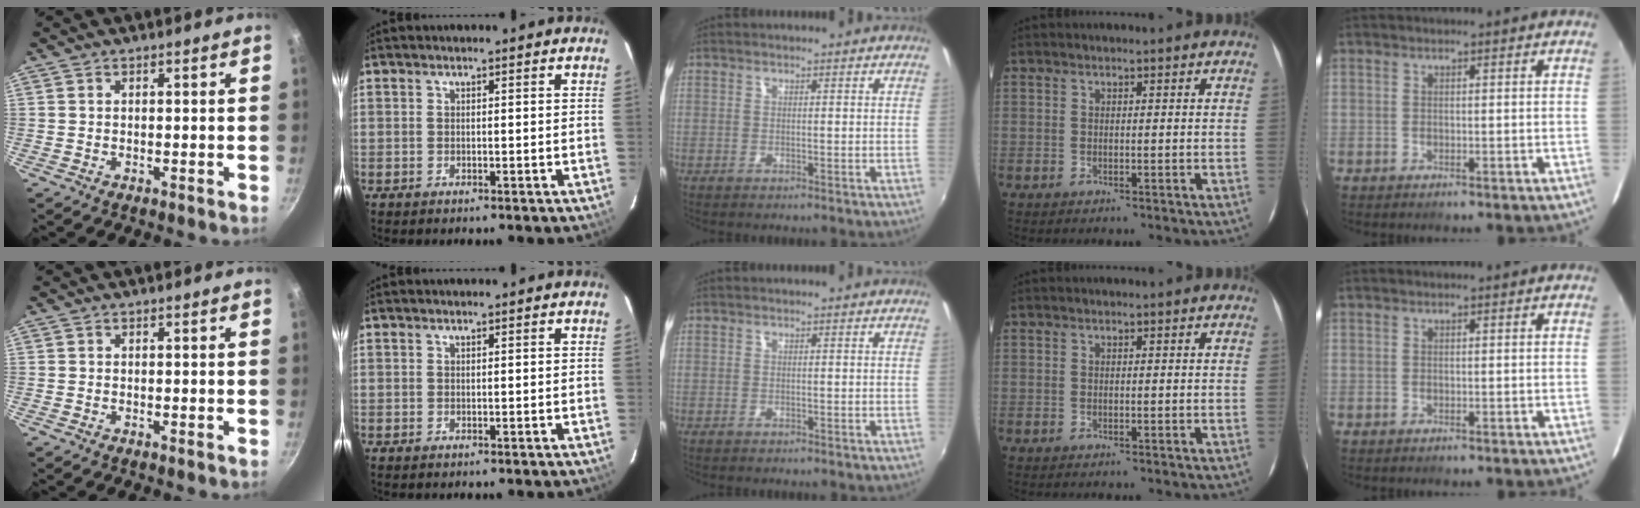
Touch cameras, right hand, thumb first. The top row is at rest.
{}